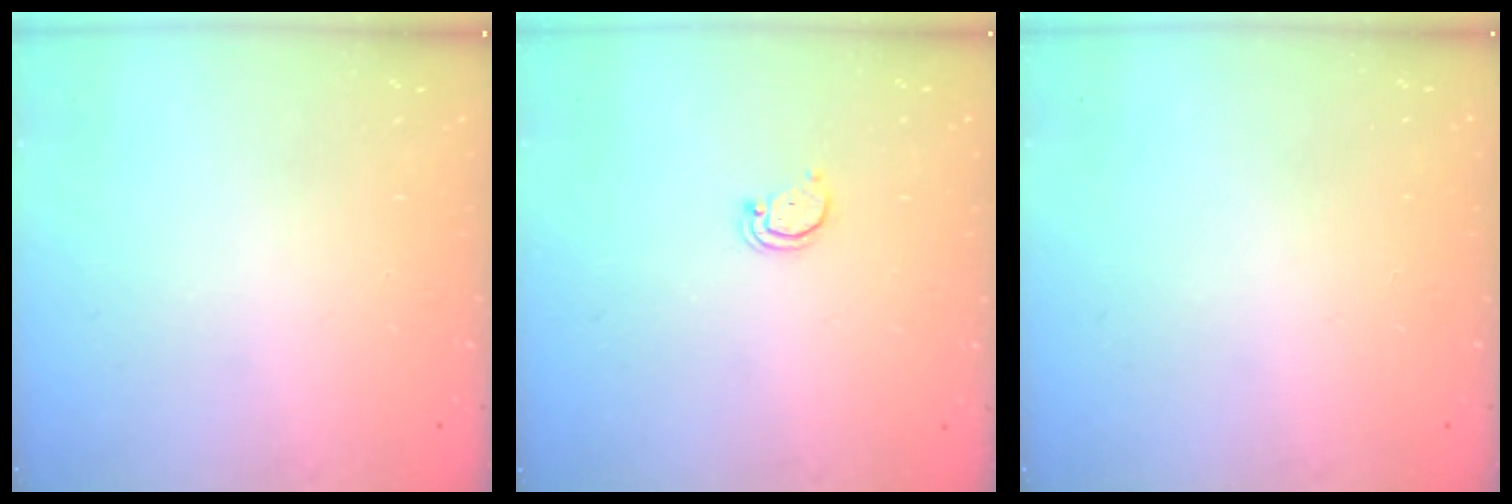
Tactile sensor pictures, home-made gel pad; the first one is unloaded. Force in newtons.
{"total": 2.0, "press": 2.0, "slide": 0.2}
{"total": 0.0}